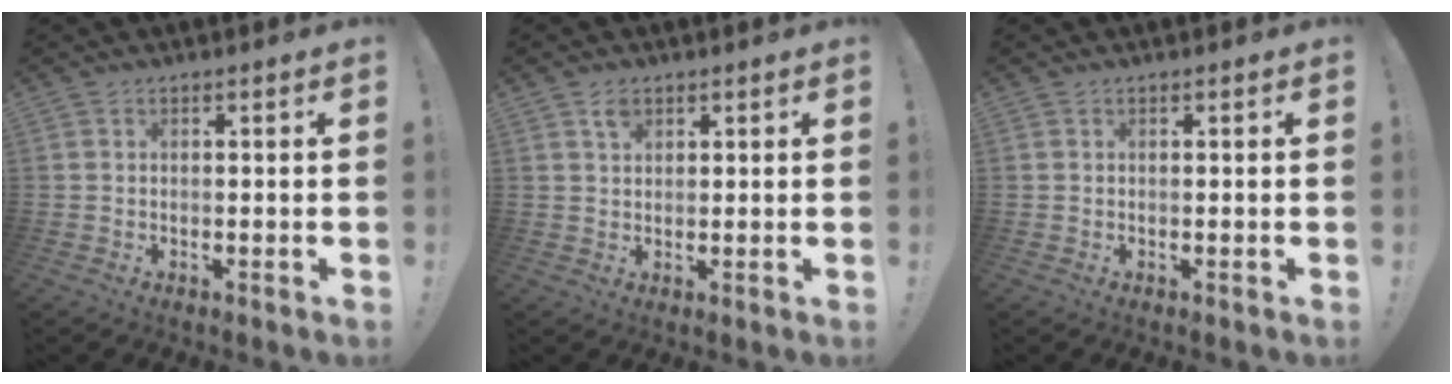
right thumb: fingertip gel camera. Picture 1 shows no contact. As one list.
[{"total": 2.7, "force": [1.6, 1.5, 1.5], "torque": [-0.016, -0.005, 0.025]}, {"total": 0.0}]